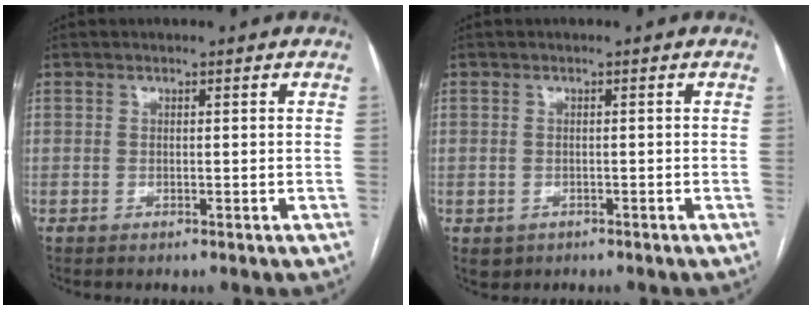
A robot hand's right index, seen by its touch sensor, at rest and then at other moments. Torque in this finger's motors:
{"motor_torque": [-0.16, 0.06, -0.40, -0.10]}